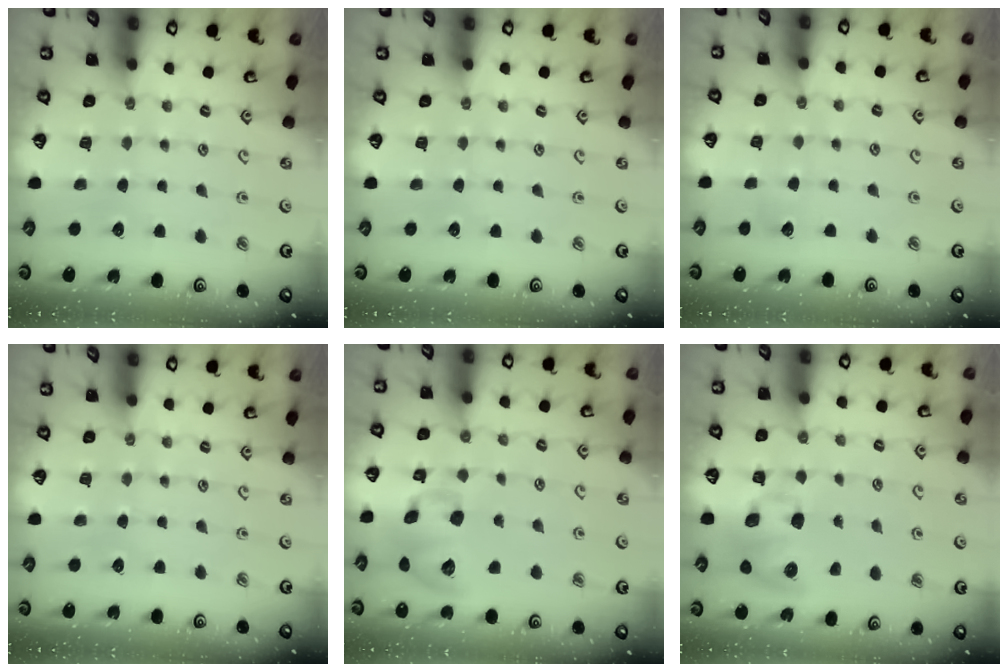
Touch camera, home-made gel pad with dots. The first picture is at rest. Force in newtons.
{"total": 0.0}
{"total": 1.8, "press": 1.8, "slide": 0.2}
{"total": 0.0}
{"total": 12.7, "press": 12.6, "slide": 1.8}
{"total": 8.7, "press": 8.6, "slide": 1.1}